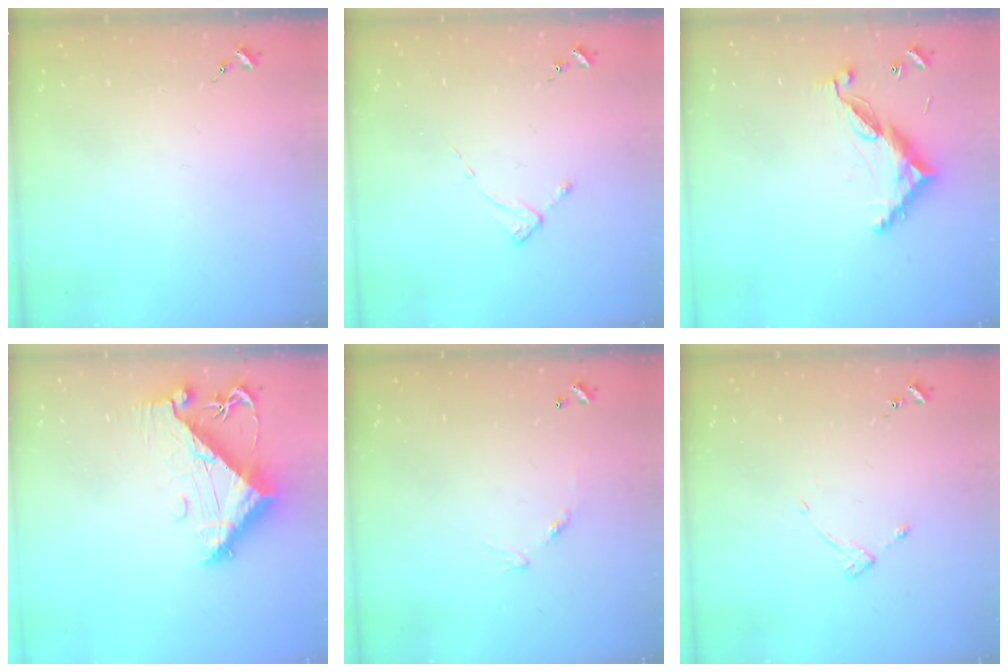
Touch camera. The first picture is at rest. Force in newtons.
{"total": 2.6, "press": 2.6, "slide": 0.2}
{"total": 9.9, "press": 9.9, "slide": 0.4}
{"total": 9.1, "press": 9.1, "slide": 1.1}
{"total": 7.0, "press": 7.0, "slide": 0.5}
{"total": 4.8, "press": 4.7, "slide": 0.5}